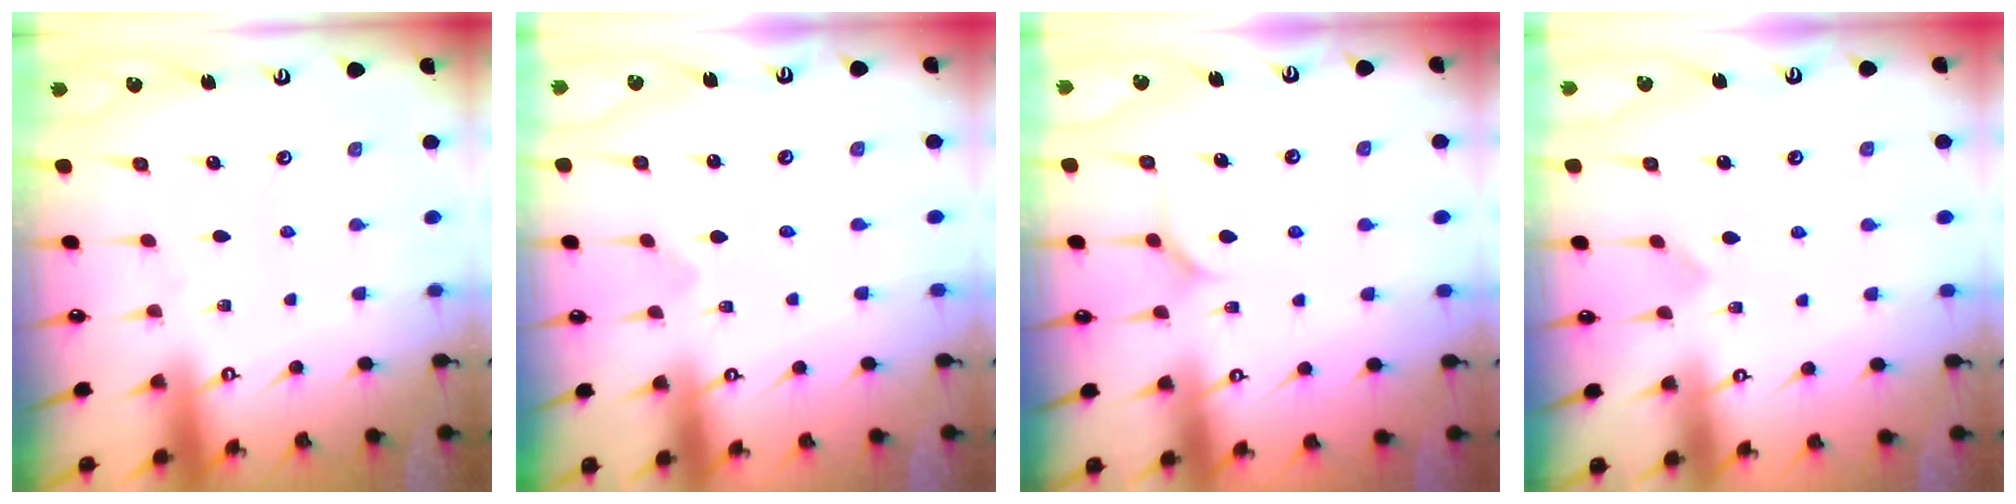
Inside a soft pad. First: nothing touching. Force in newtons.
{"total": 0.0}
{"total": 8.4, "press": 8.4, "slide": 0.6}
{"total": 3.6, "press": 3.5, "slide": 0.3}